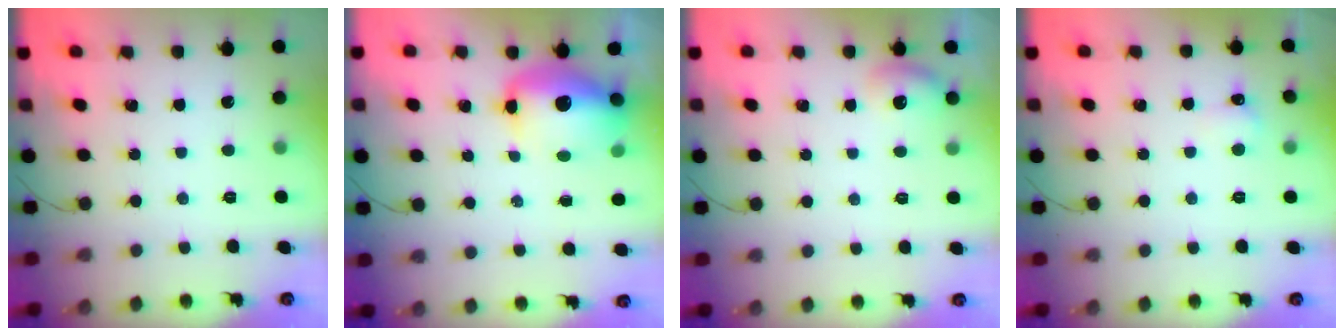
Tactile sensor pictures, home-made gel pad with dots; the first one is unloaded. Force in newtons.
{"total": 12.9, "press": 12.5, "slide": 3.3}
{"total": 6.9, "press": 6.7, "slide": 1.5}
{"total": 3.5, "press": 3.3, "slide": 1.0}